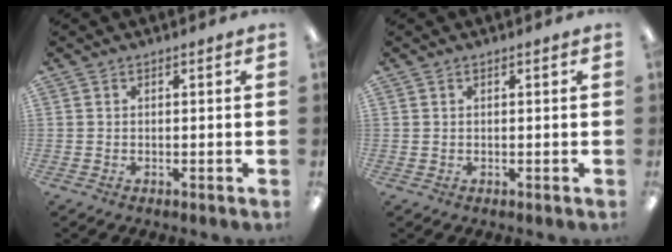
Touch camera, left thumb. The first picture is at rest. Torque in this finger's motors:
{"motor_torque": [-0.19, 0.01, 0.16, -0.25, 0.00]}